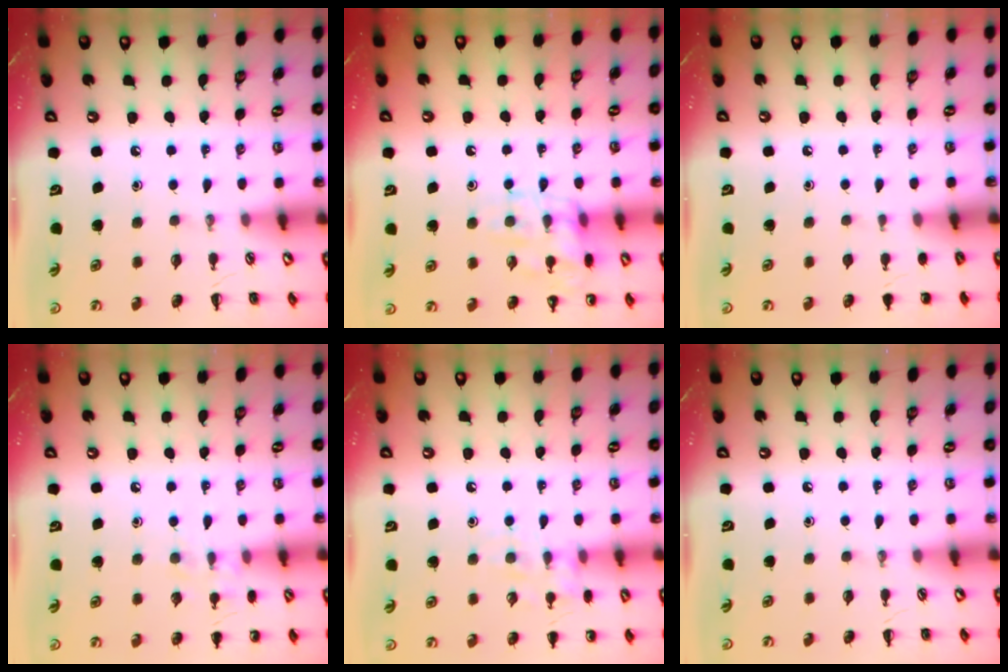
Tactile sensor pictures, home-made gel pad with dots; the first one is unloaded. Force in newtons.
{"total": 13.0, "press": 13.0, "slide": 0.9}
{"total": 1.1, "press": 1.0, "slide": 0.2}
{"total": 7.4, "press": 7.1, "slide": 2.1}
{"total": 8.5, "press": 8.4, "slide": 1.0}
{"total": 0.0}